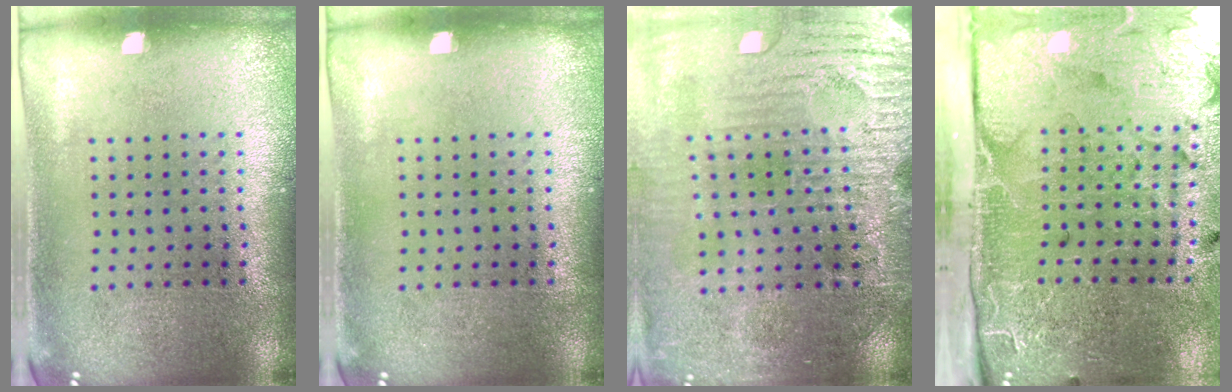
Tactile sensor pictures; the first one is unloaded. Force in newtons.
{"total": 0.0}
{"total": 3.7, "press": 3.7, "slide": 0.1}
{"total": 5.0, "press": 3.9, "slide": 3.1}